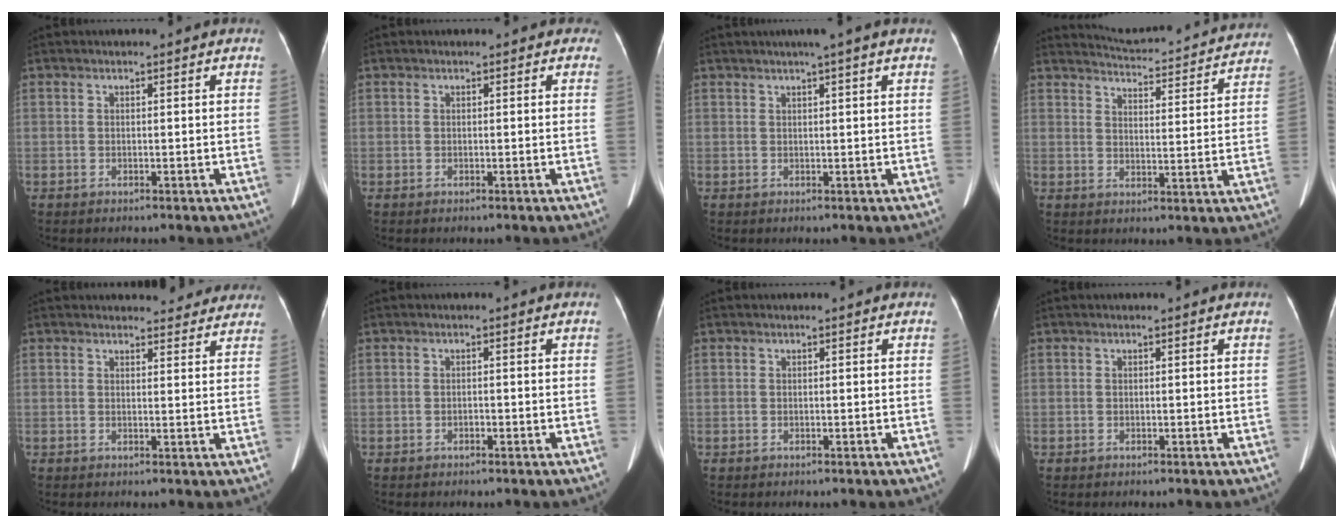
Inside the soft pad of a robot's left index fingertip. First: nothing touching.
{"total": 0.0}
{"total": 3.2, "force": [2.2, -0.7, 2.3], "torque": [-0.030, 0.016, 0.037]}
{"total": 19.4, "force": [18.8, 2.3, 4.1], "torque": [-0.055, -0.031, 0.224]}
{"total": 7.7, "force": [7.2, 2.4, 1.5], "torque": [0.008, 0.000, 0.063]}
{"total": 0.6, "force": [-0.4, 0.2, 0.3], "torque": [-0.005, 0.002, -0.006]}
{"total": 0.0}
{"total": 0.0}